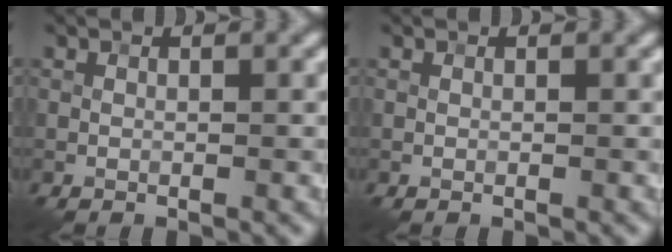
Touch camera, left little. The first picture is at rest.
{"total": 0.0}